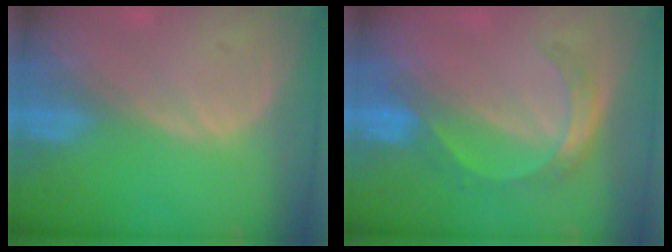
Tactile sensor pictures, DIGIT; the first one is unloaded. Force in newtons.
{"total": 5.5, "press": 4.8, "slide": 2.8}